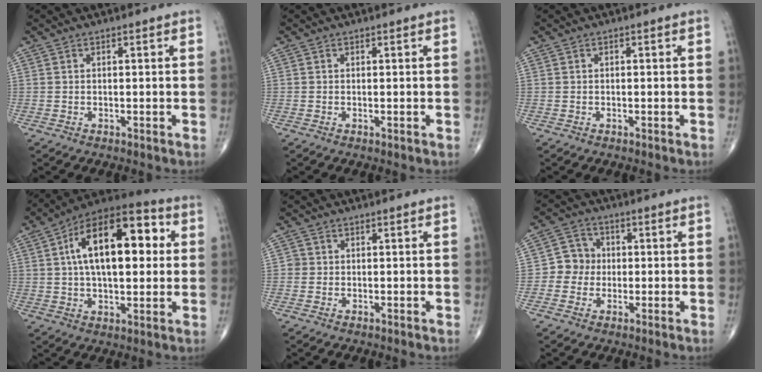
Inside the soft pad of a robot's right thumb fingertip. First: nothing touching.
{"total": 0.0}
{"total": 0.0}
{"total": 20.7, "force": [4.1, 10.3, 17.5], "torque": [-0.257, 0.023, 0.055]}
{"total": 1.0, "force": [-0.1, 1.0, 0.1], "torque": [0.005, 0.003, -0.002]}
{"total": 5.4, "force": [-0.4, 5.1, 1.5], "torque": [0.006, 0.012, -0.020]}